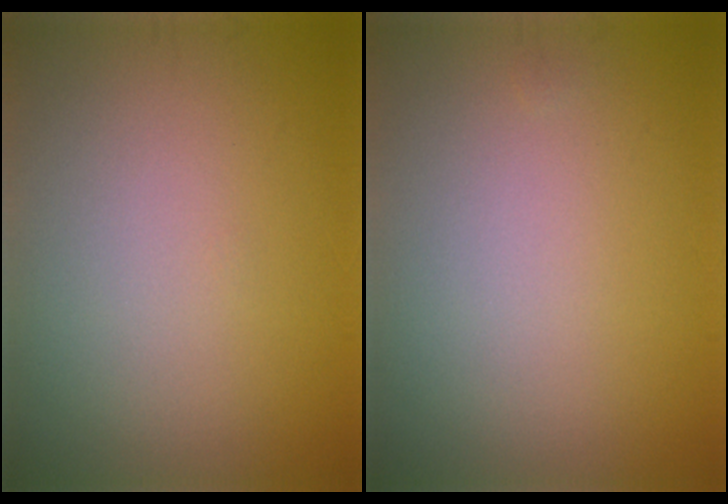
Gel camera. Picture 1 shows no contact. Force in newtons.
{"total": 0.0}